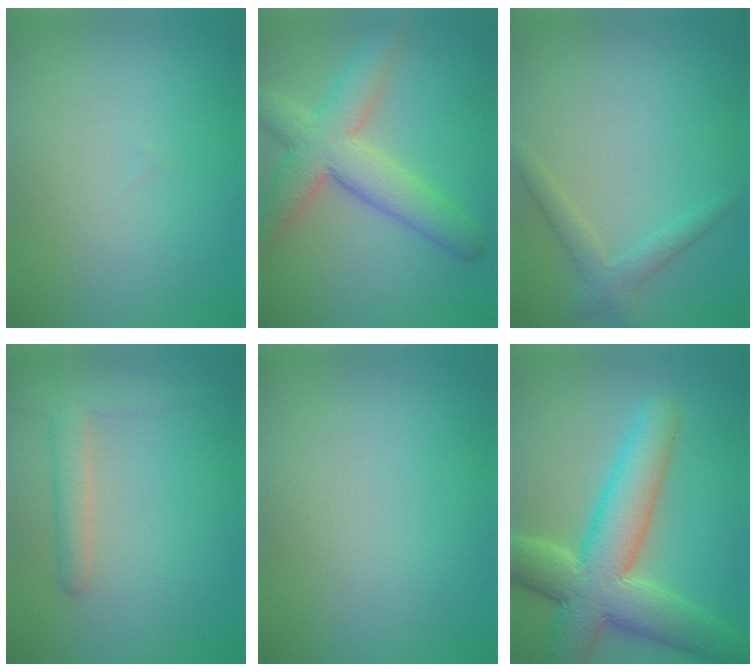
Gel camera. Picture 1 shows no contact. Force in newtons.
{"total": 7.1, "press": 7.1, "slide": 0.4}
{"total": 2.0, "press": 2.0, "slide": 0.1}
{"total": 2.9, "press": 2.9, "slide": 0.2}
{"total": 0.0}
{"total": 10.3, "press": 10.2, "slide": 0.7}